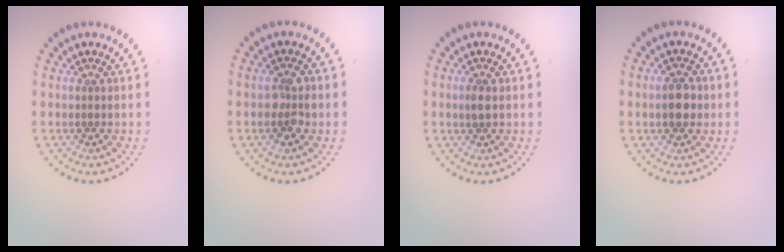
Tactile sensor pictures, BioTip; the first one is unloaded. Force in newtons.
{"total": 2.7, "press": 2.7, "slide": 0.3}
{"total": 1.3, "press": 1.3, "slide": 0.2}
{"total": 3.2, "press": 3.2, "slide": 0.1}